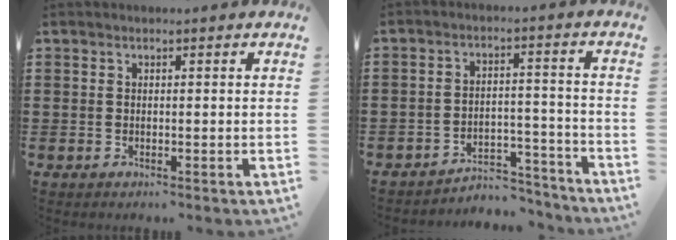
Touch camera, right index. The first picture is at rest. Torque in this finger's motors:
{"motor_torque": [0.72, -1.02, -0.18, -0.21]}